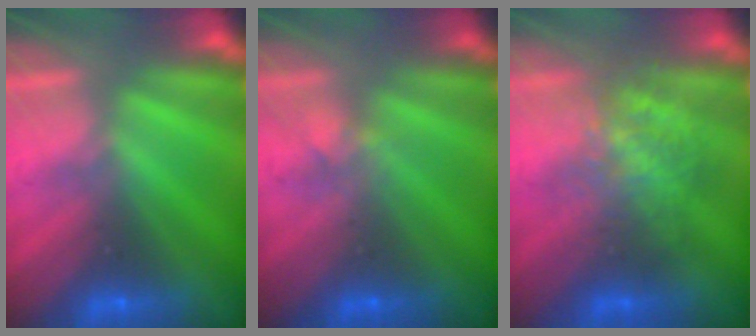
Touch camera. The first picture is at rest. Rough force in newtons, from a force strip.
{"total": 1.8}
{"total": 2.1}